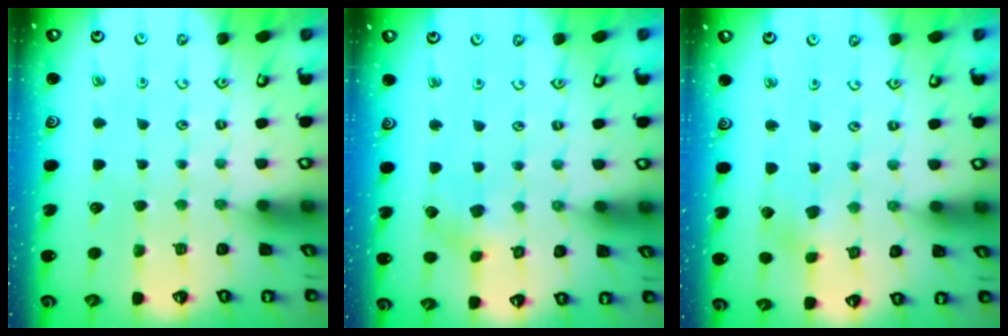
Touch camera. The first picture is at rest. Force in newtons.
{"total": 3.2, "press": 3.2, "slide": 0.4}
{"total": 2.7, "press": 2.6, "slide": 0.4}